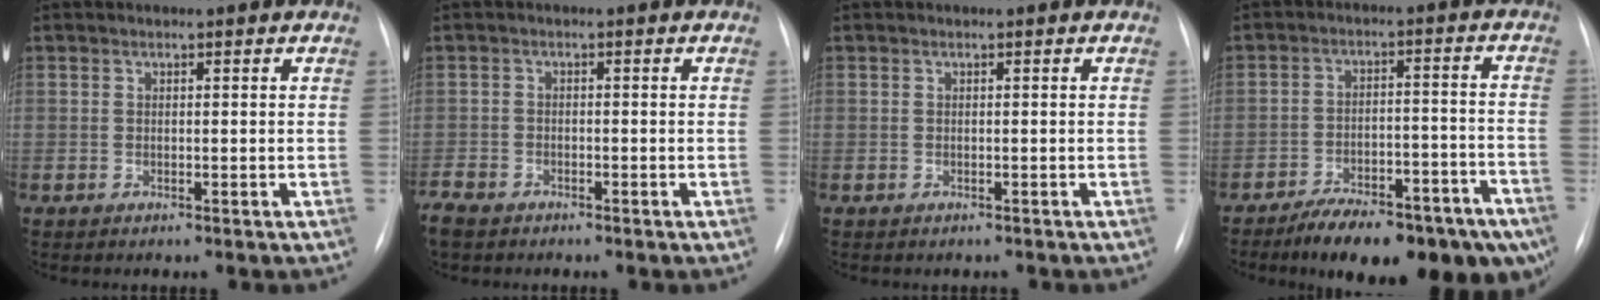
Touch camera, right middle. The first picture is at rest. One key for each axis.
{"total": 4.2, "fx": -3.5, "fy": 1.9, "fz": 1.4, "tx": -0.031, "ty": -0.007, "tz": -0.066}
{"total": 0.7, "fx": -0.6, "fy": 0.4, "fz": 0.2, "tx": -0.006, "ty": 0.001, "tz": -0.008}
{"total": 18.2, "fx": -13.2, "fy": 5.2, "fz": 11.4, "tx": -0.108, "ty": 0.027, "tz": -0.191}